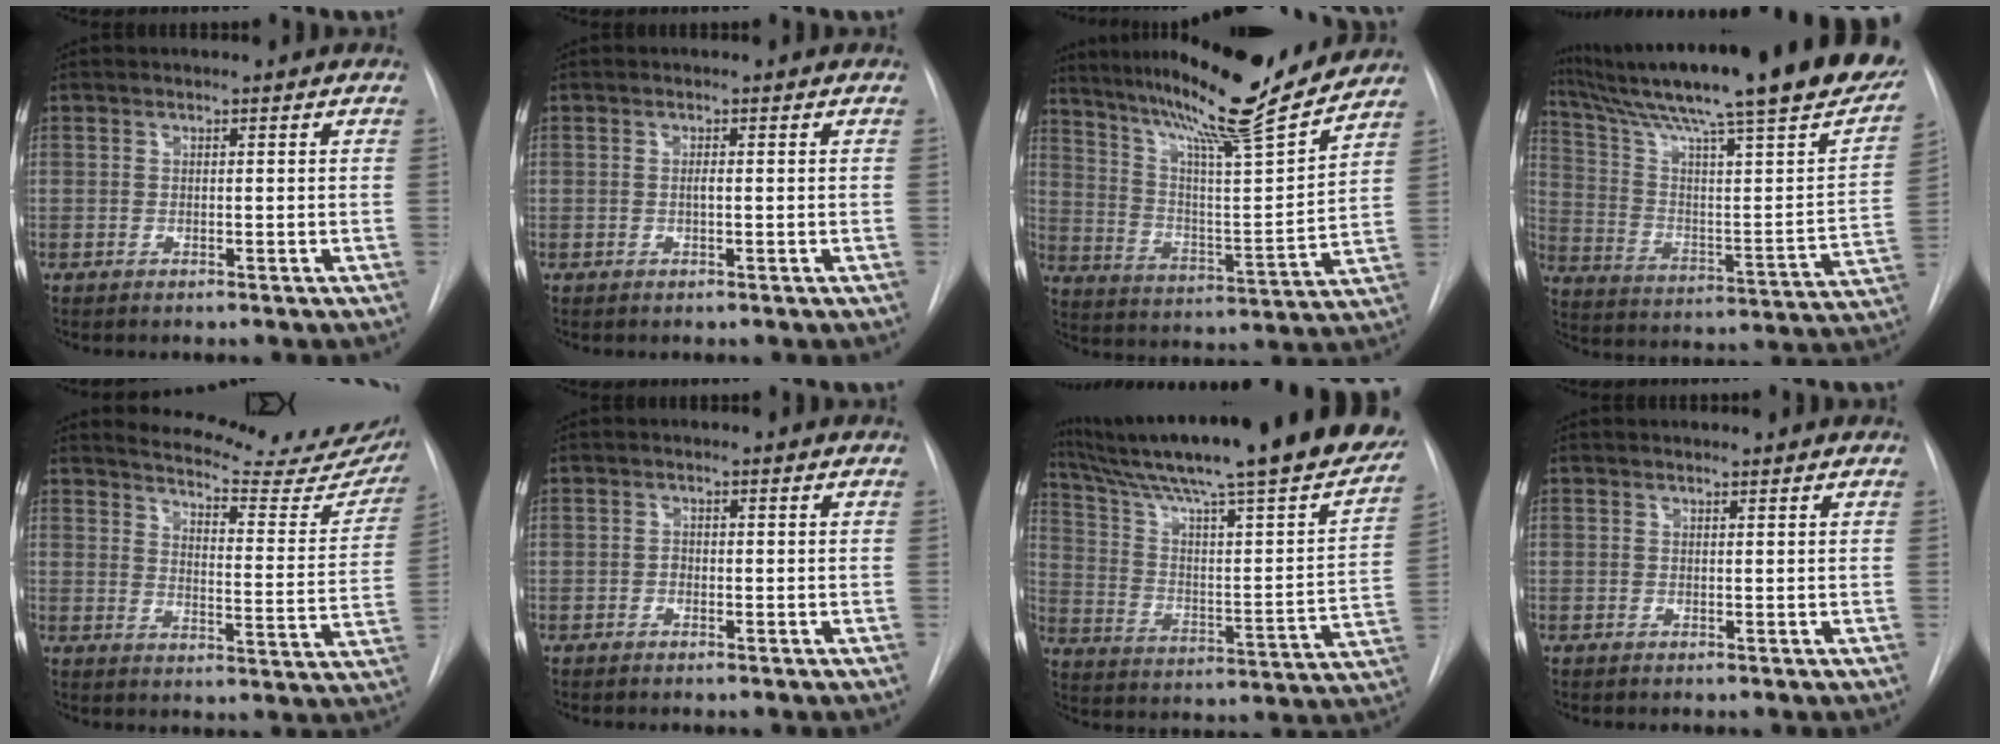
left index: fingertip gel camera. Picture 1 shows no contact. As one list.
[{"total": 0.6, "force": [0.1, 0.0, 0.6], "torque": [-0.013, 0.000, 0.000]}, {"total": 21.0, "force": [18.2, 0.2, 10.4], "torque": [-0.175, -0.024, 0.280]}, {"total": 33.2, "force": [25.7, 3.1, 20.9], "torque": [-0.302, -0.057, 0.354]}, {"total": 19.5, "force": [18.0, 3.9, 6.2], "torque": [-0.070, -0.070, 0.206]}, {"total": 0.6, "force": [-0.2, 0.5, 0.3], "torque": [-0.003, 0.003, -0.006]}, {"total": 32.2, "force": [26.6, 2.9, 17.9], "torque": [-0.284, -0.065, 0.361]}, {"total": 1.5, "force": [1.4, 0.2, 0.2], "torque": [-0.008, 0.008, 0.022]}]